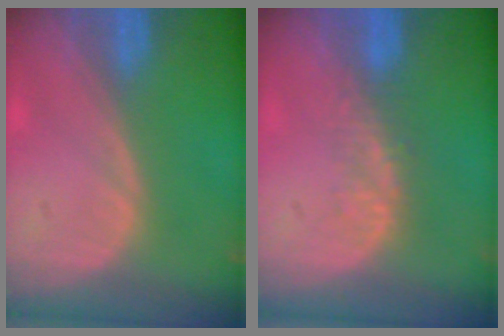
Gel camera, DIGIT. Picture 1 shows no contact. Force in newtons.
{"total": 2.9, "press": 2.3, "slide": 1.8}